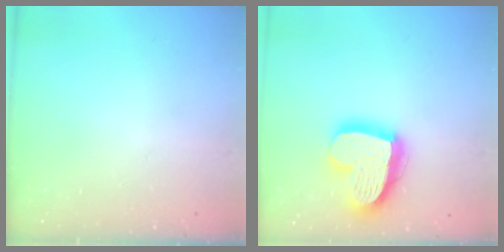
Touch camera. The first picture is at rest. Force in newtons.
{"total": 20.2, "press": 20.1, "slide": 2.0}